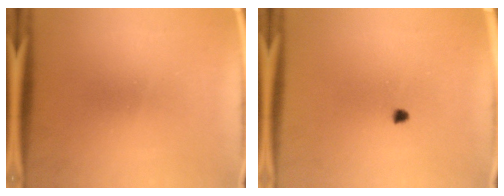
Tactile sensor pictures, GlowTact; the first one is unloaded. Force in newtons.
{"total": 1.0}